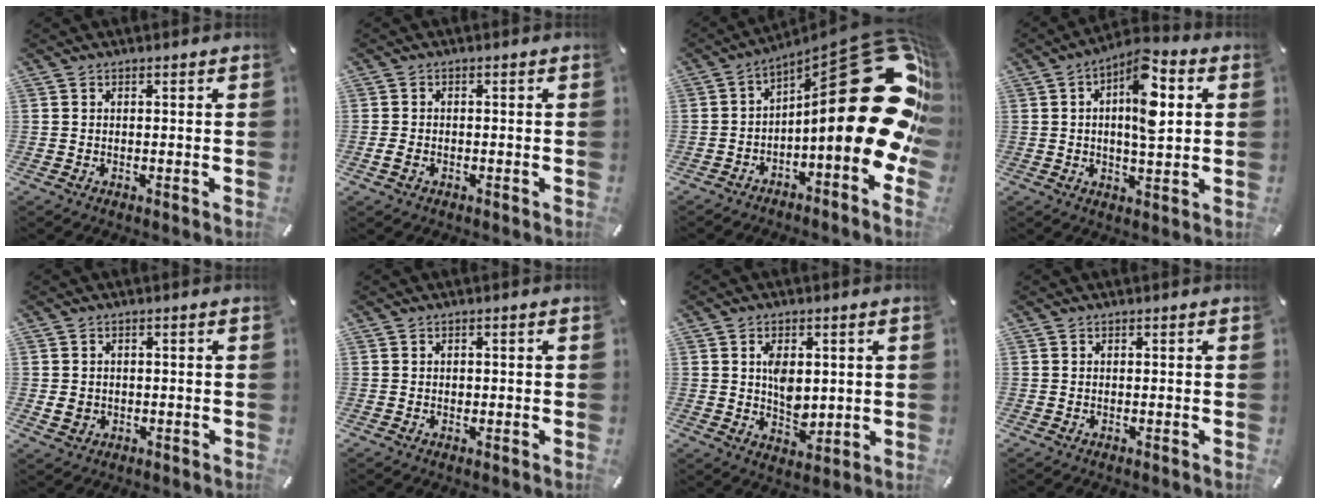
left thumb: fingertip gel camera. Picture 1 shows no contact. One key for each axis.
{"total": 2.2, "fx": -0.9, "fy": 1.5, "fz": 1.3, "tx": -0.025, "ty": 0.002, "tz": -0.016}
{"total": 36.1, "fx": 7.0, "fy": 13.2, "fz": 32.8, "tx": -0.392, "ty": -0.085, "tz": 0.146}
{"total": 11.8, "fx": 3.3, "fy": 4.5, "fz": 10.3, "tx": -0.171, "ty": -0.011, "tz": 0.051}
{"total": 2.9, "fx": -0.3, "fy": 2.5, "fz": 1.3, "tx": -0.017, "ty": 0.000, "tz": -0.007}
{"total": 0.9, "fx": -0.1, "fy": 0.7, "fz": 0.4, "tx": -0.009, "ty": 0.004, "tz": -0.004}
{"total": 7.0, "fx": 1.1, "fy": 5.0, "fz": 4.8, "tx": -0.065, "ty": -0.008, "tz": 0.014}
{"total": 0.0}